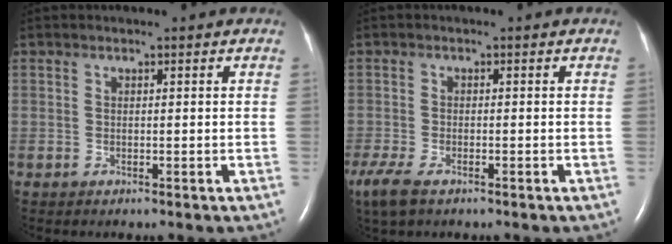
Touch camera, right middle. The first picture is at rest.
{"total": 7.4, "force": [-4.9, 3.1, 4.6], "torque": [-0.105, -0.020, -0.085]}